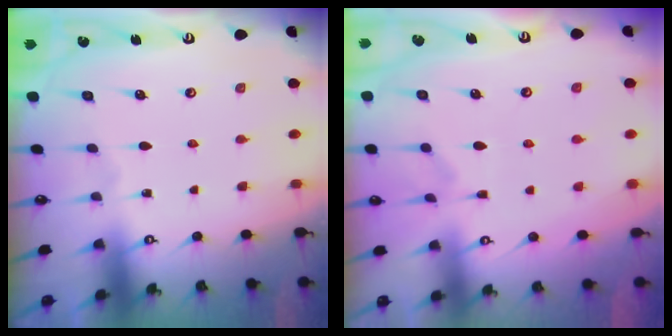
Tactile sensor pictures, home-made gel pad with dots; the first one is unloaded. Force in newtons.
{"total": 1.3, "press": 0.5, "slide": 1.2}